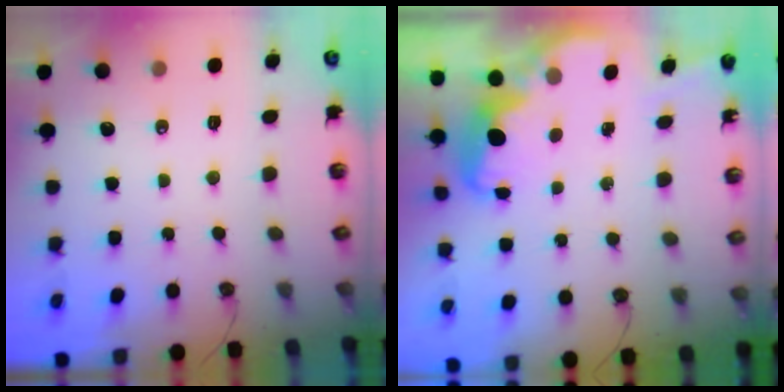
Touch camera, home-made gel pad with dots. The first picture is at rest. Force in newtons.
{"total": 2.7, "press": 2.6, "slide": 0.5}